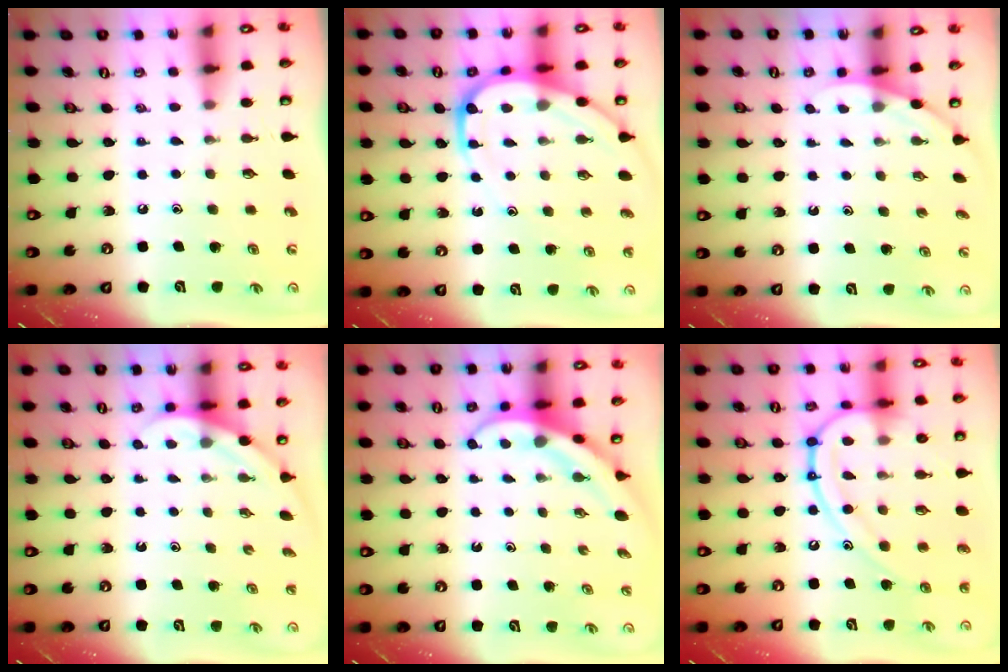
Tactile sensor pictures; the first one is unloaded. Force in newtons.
{"total": 11.8, "press": 11.7, "slide": 1.0}
{"total": 2.0, "press": 2.0, "slide": 0.0}
{"total": 3.4, "press": 3.4, "slide": 0.1}
{"total": 4.0, "press": 4.0, "slide": 0.4}
{"total": 14.4, "press": 14.4, "slide": 0.9}